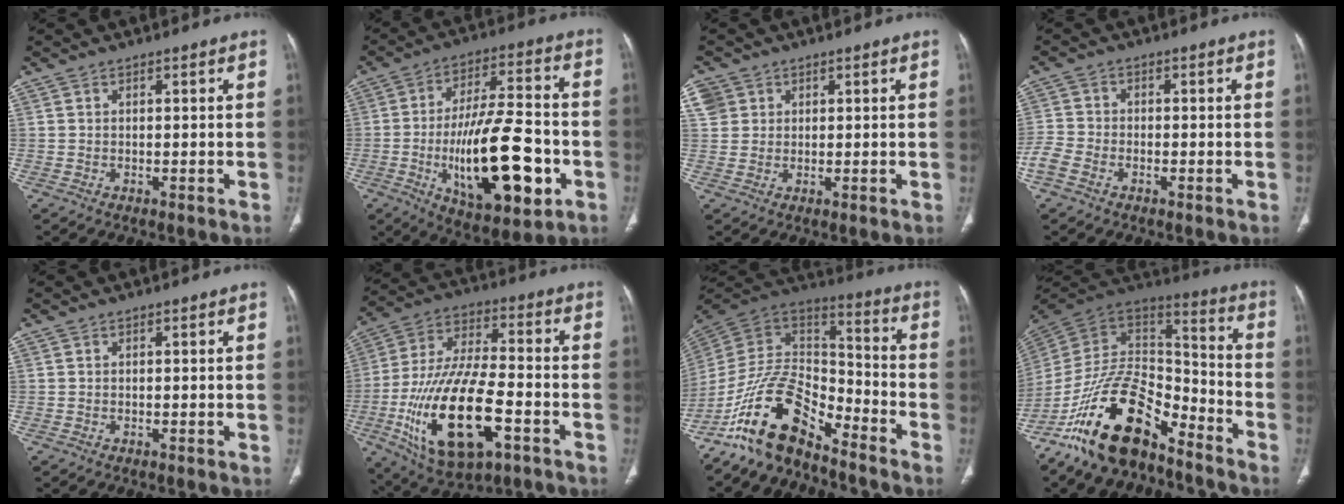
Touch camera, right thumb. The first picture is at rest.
{"total": 22.8, "force": [-6.2, 8.9, 20.1], "torque": [-0.313, 0.024, -0.086]}
{"total": 5.8, "force": [2.5, 5.0, 1.5], "torque": [-0.024, 0.008, 0.055]}
{"total": 4.9, "force": [-2.6, 3.2, 2.8], "torque": [-0.065, 0.010, -0.055]}
{"total": 0.0}
{"total": 23.2, "force": [-8.0, 10.1, 19.3], "torque": [-0.374, 0.025, -0.128]}
{"total": 16.2, "force": [-11.9, 6.7, 8.7], "torque": [-0.136, 0.099, -0.229]}
{"total": 21.0, "force": [-14.1, 9.4, 12.3], "torque": [-0.192, 0.095, -0.254]}